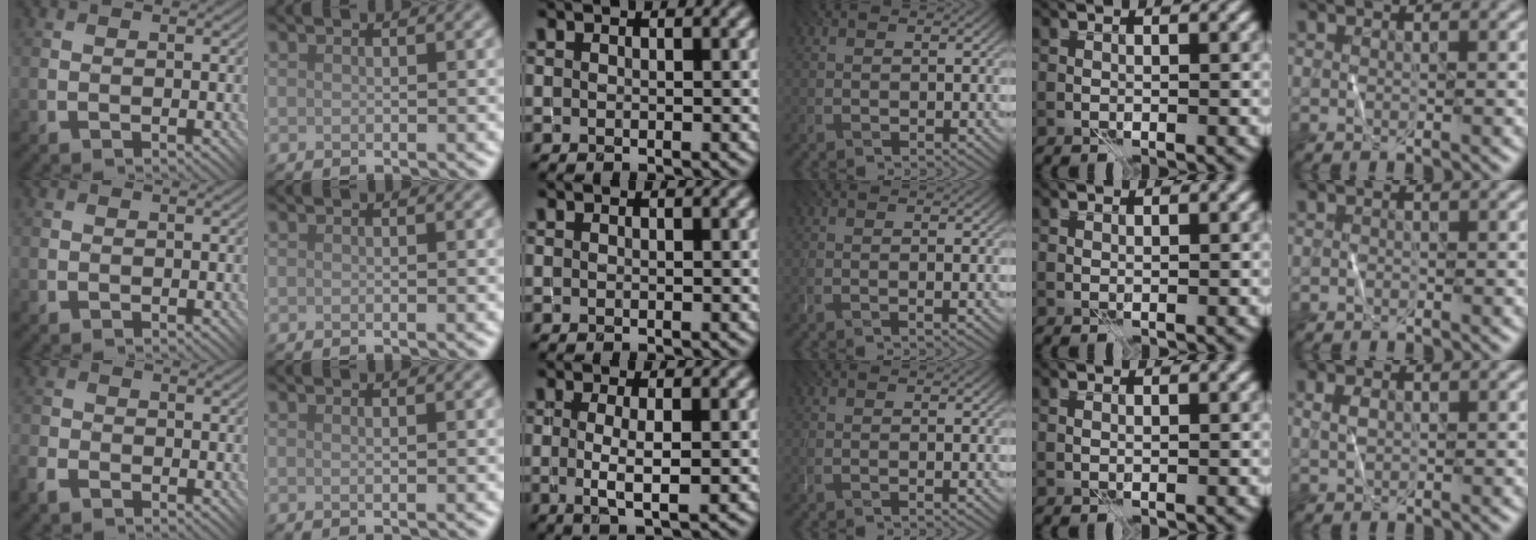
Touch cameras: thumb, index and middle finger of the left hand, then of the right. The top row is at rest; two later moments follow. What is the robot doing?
{"motion": "fold", "object": "shorts"}